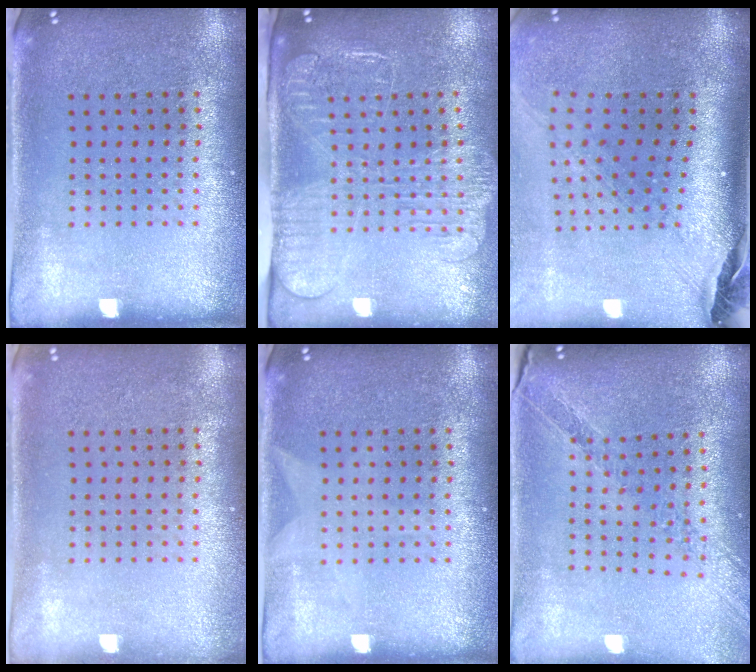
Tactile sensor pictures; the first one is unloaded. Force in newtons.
{"total": 2.5, "press": 1.9, "slide": 1.5}
{"total": 2.5, "press": 1.7, "slide": 1.8}
{"total": 0.5, "press": 0.5, "slide": 0.1}
{"total": 0.6, "press": 0.6, "slide": 0.1}
{"total": 1.2, "press": 1.2, "slide": 0.2}